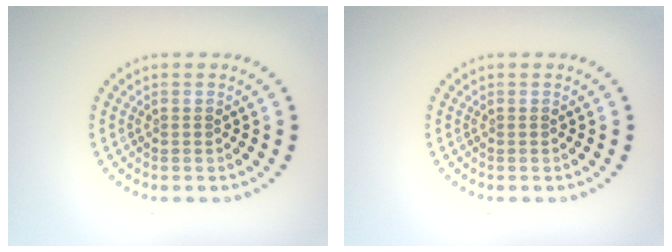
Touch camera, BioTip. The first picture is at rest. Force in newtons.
{"total": 0.0}